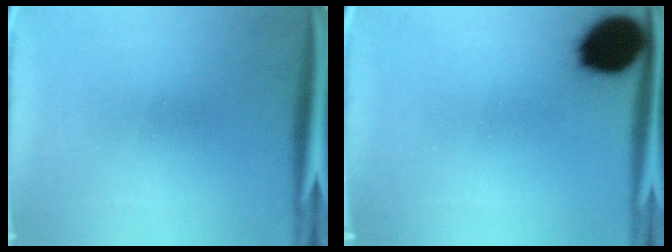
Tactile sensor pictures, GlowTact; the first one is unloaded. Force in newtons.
{"total": 14.7}